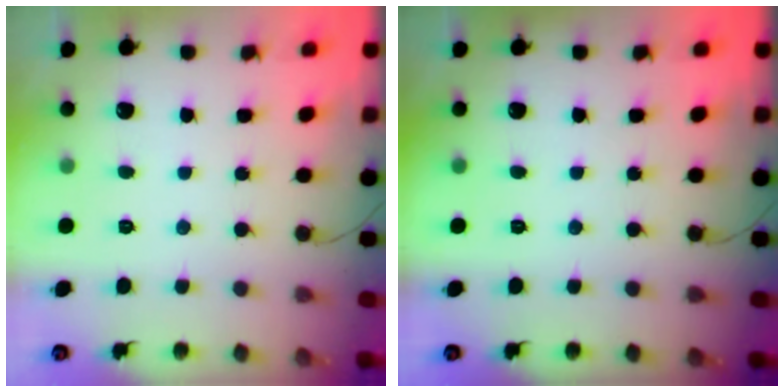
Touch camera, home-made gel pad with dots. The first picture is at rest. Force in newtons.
{"total": 0.0}